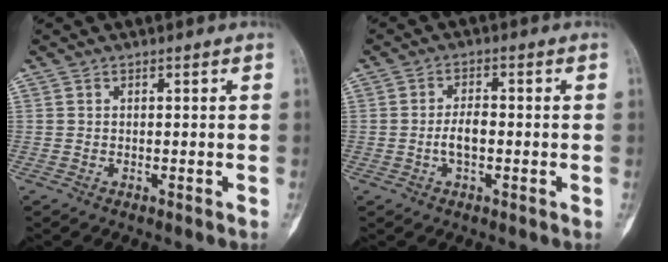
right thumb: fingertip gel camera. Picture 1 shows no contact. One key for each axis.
{"total": 3.7, "fx": -0.8, "fy": 1.6, "fz": 3.3, "tx": -0.063, "ty": 0.011, "tz": -0.016}